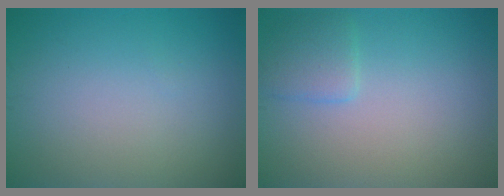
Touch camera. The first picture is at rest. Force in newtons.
{"total": 1.9, "press": 1.9, "slide": 0.1}